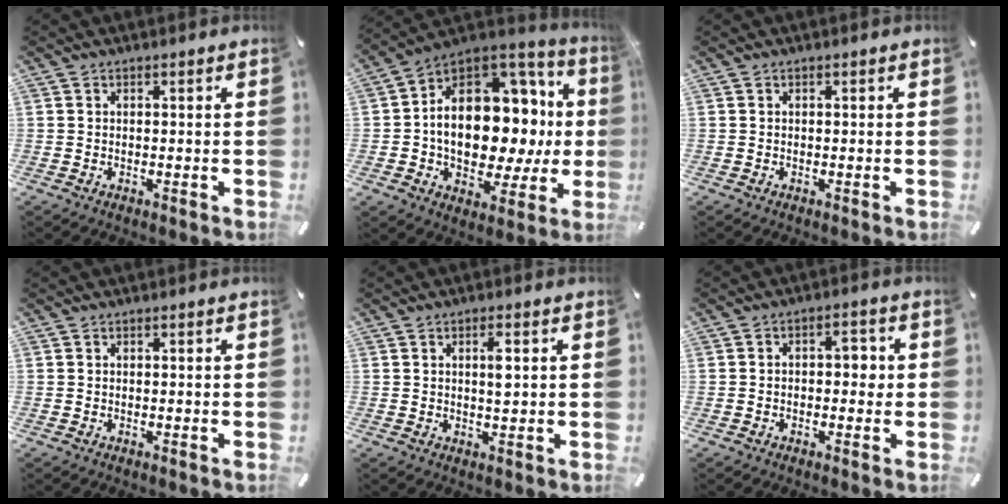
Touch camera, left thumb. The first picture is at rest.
{"total": 19.5, "force": [-0.2, 13.4, 14.1], "torque": [-0.219, -0.032, 0.000]}
{"total": 0.0}
{"total": 0.0}
{"total": 3.3, "force": [0.8, 1.0, 3.1], "torque": [-0.056, 0.002, 0.009]}
{"total": 4.3, "force": [-0.2, 2.6, 3.4], "torque": [-0.050, 0.007, -0.012]}